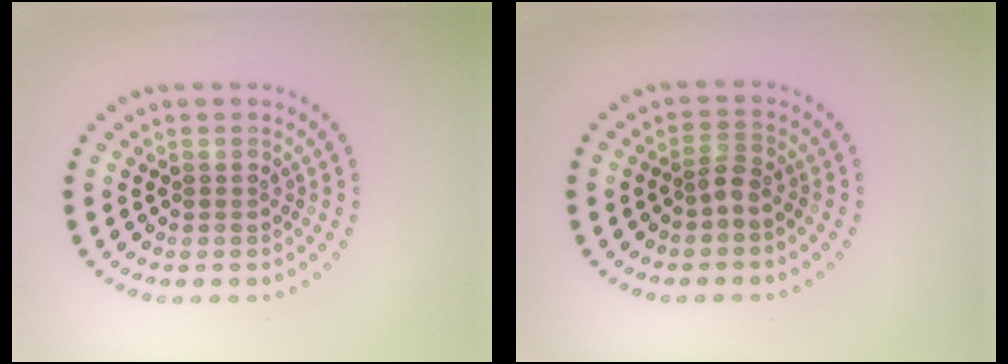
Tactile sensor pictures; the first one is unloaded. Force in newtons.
{"total": 1.5, "press": 1.1, "slide": 1.0}